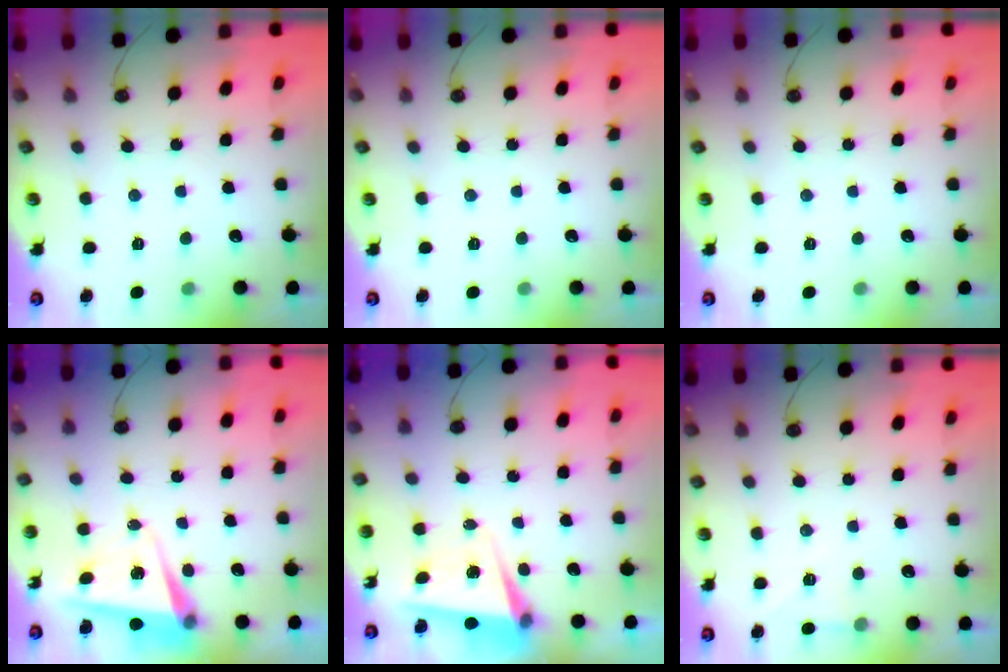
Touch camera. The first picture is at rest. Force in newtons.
{"total": 0.0}
{"total": 0.0}
{"total": 5.3, "press": 5.2, "slide": 1.0}
{"total": 6.9, "press": 6.8, "slide": 0.8}
{"total": 5.6, "press": 3.7, "slide": 4.2}